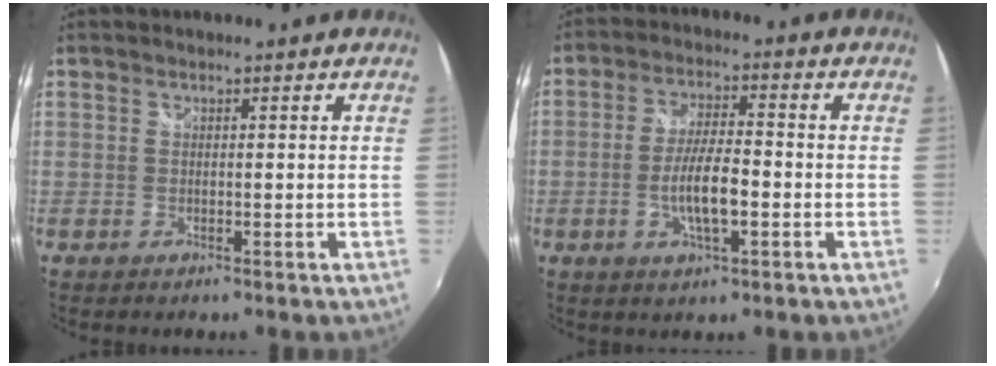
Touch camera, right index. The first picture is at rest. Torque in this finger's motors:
{"motor_torque": [0.27, -0.10, 0.45, 0.11]}